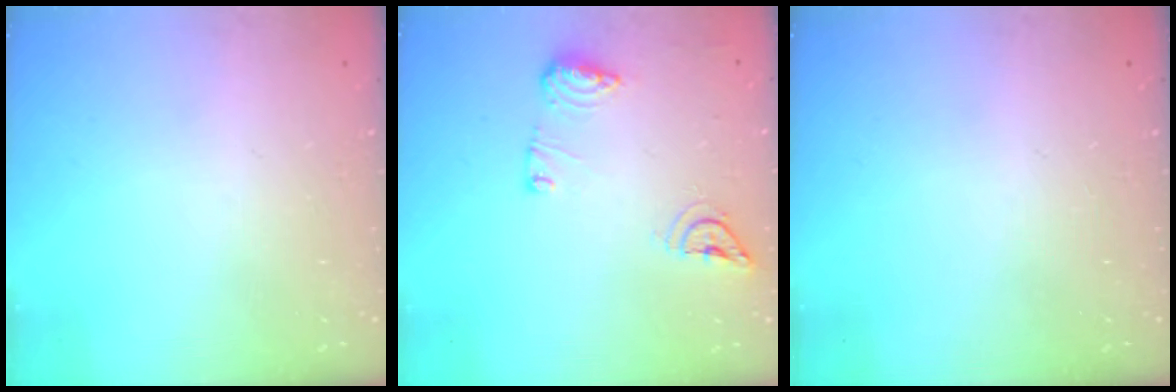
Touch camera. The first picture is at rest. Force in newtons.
{"total": 9.7, "press": 9.7, "slide": 0.3}
{"total": 0.0}